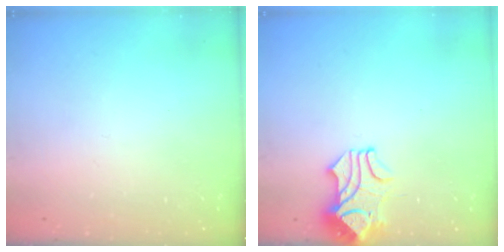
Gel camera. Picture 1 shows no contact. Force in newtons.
{"total": 2.0, "press": 1.7, "slide": 0.9}